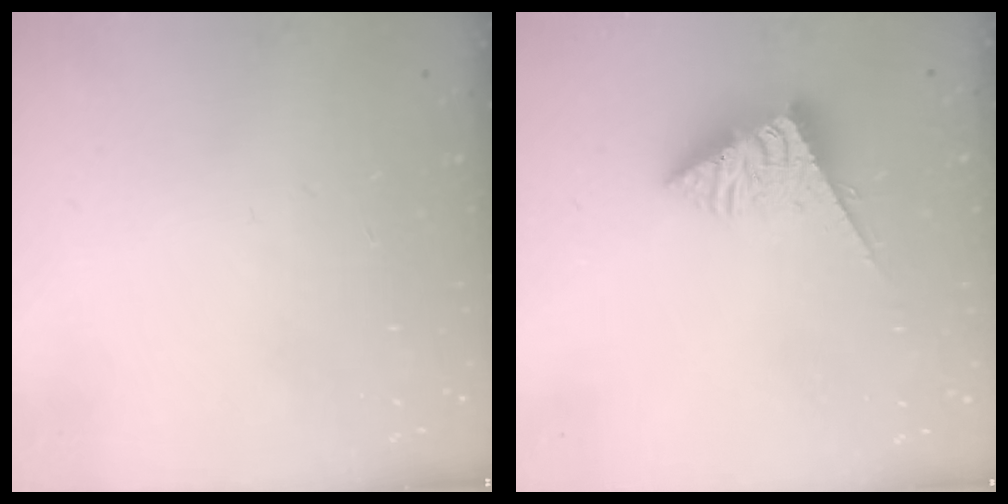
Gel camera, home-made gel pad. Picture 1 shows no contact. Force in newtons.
{"total": 7.1, "press": 7.0, "slide": 0.8}